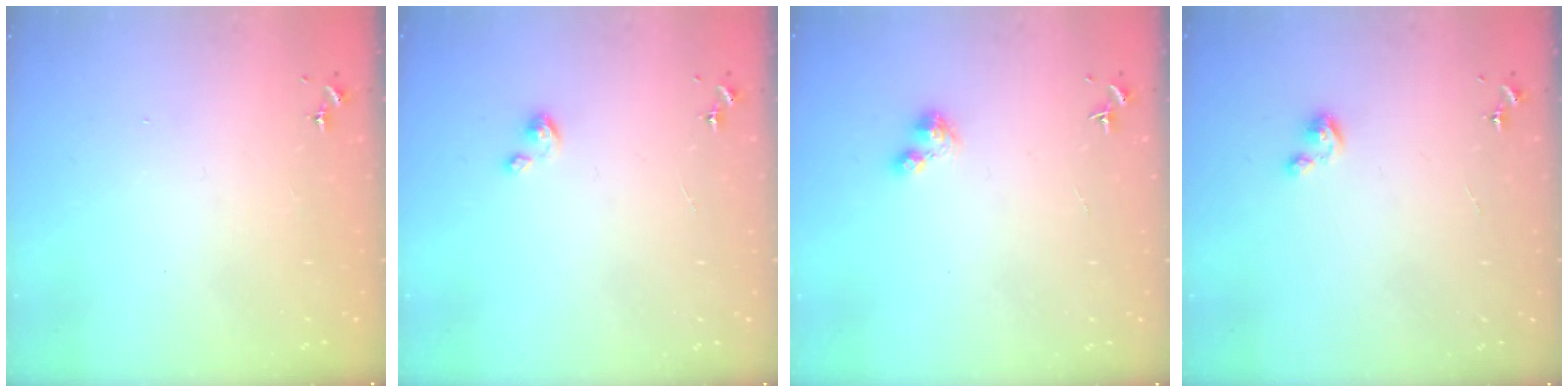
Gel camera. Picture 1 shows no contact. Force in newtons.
{"total": 2.1, "press": 2.1, "slide": 0.1}
{"total": 3.6, "press": 3.6, "slide": 0.4}
{"total": 3.8, "press": 3.7, "slide": 0.3}